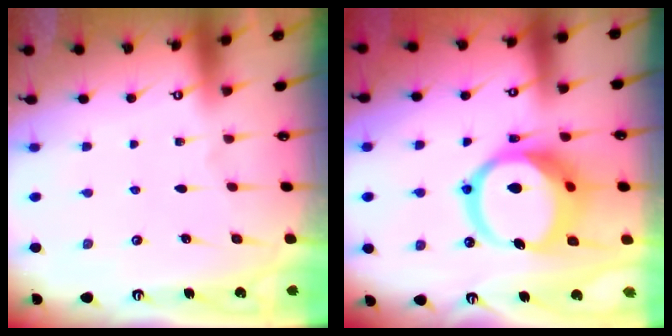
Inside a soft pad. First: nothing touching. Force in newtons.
{"total": 17.2, "press": 17.0, "slide": 2.8}